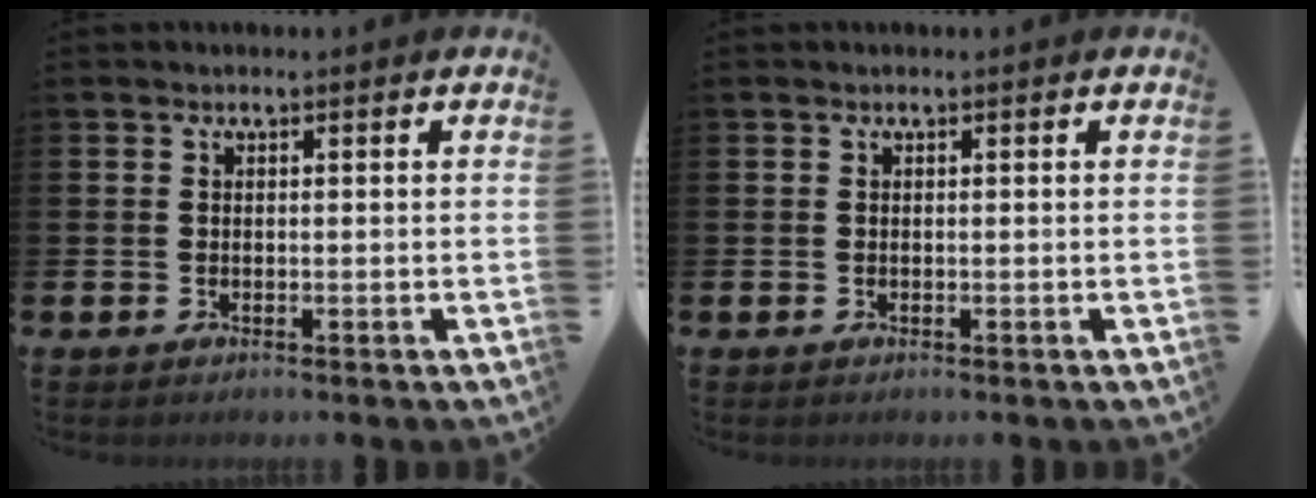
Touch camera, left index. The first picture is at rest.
{"total": 0.0}